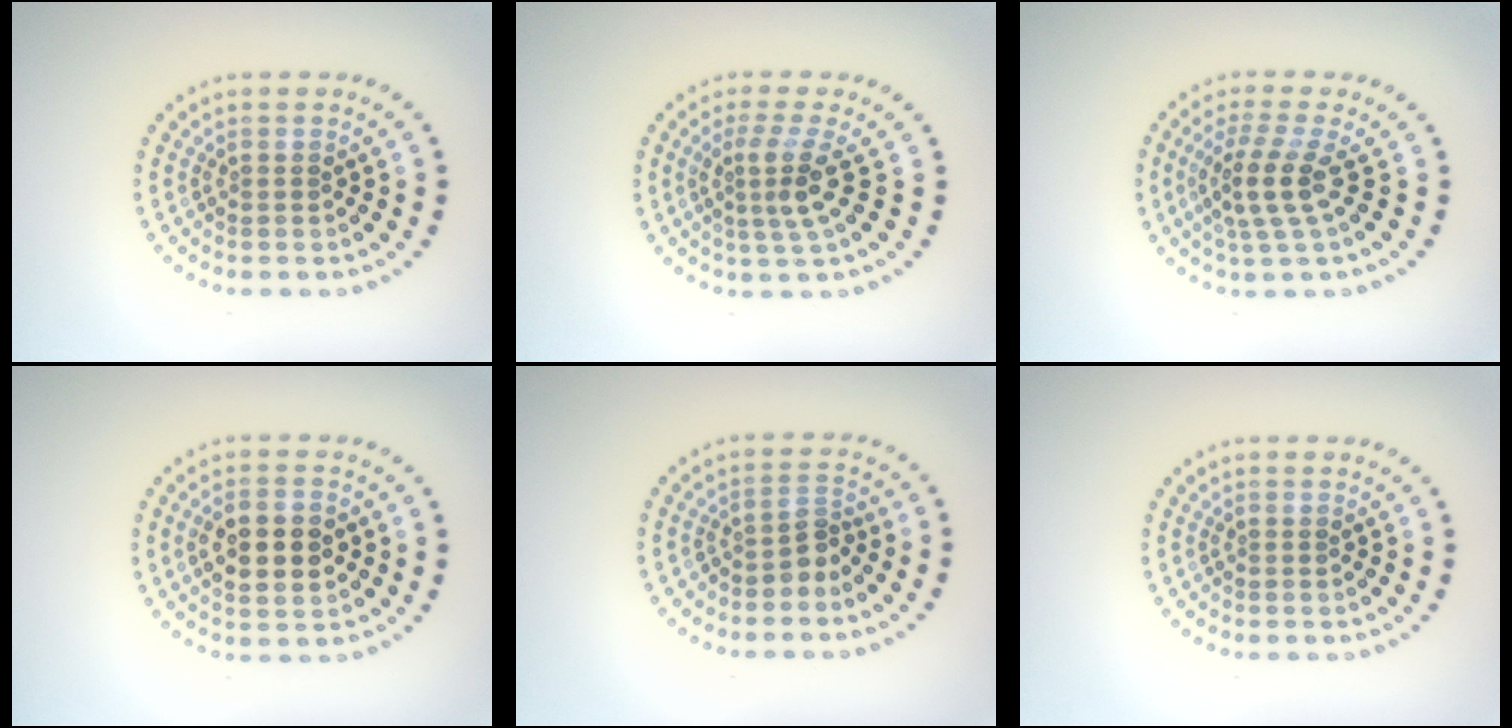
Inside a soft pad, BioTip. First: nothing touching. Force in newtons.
{"total": 3.2, "press": 2.3, "slide": 2.3}
{"total": 3.5, "press": 2.8, "slide": 2.1}
{"total": 4.5, "press": 4.5, "slide": 0.3}
{"total": 1.9, "press": 1.4, "slide": 1.2}
{"total": 0.0}